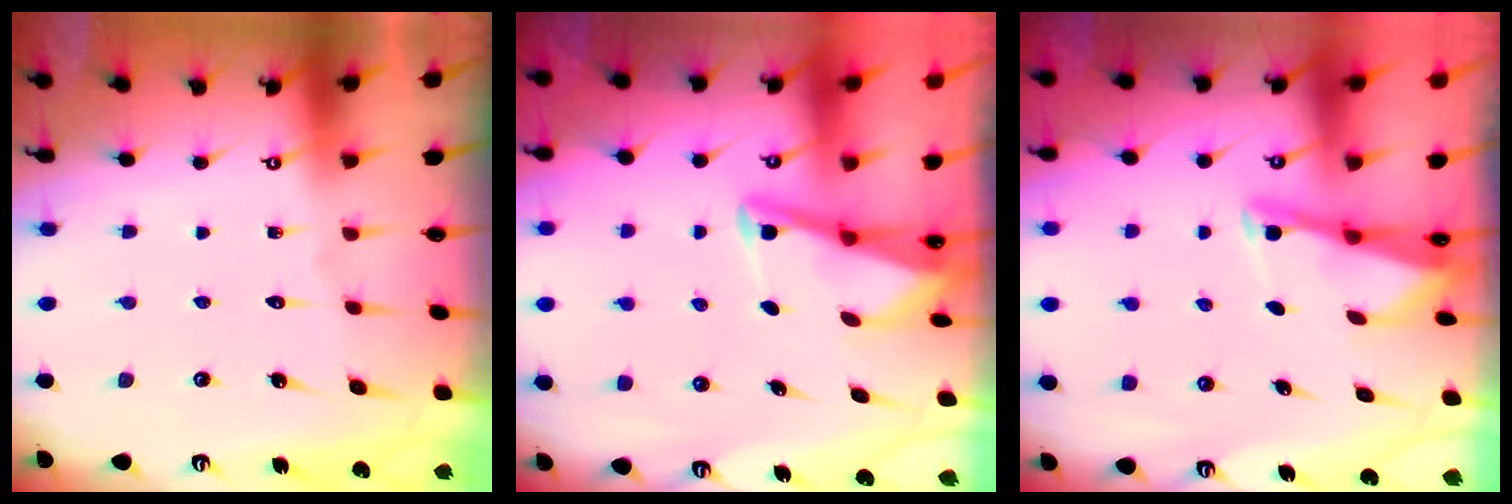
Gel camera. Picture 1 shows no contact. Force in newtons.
{"total": 2.8, "press": 2.8, "slide": 0.4}
{"total": 2.5, "press": 2.5, "slide": 0.2}